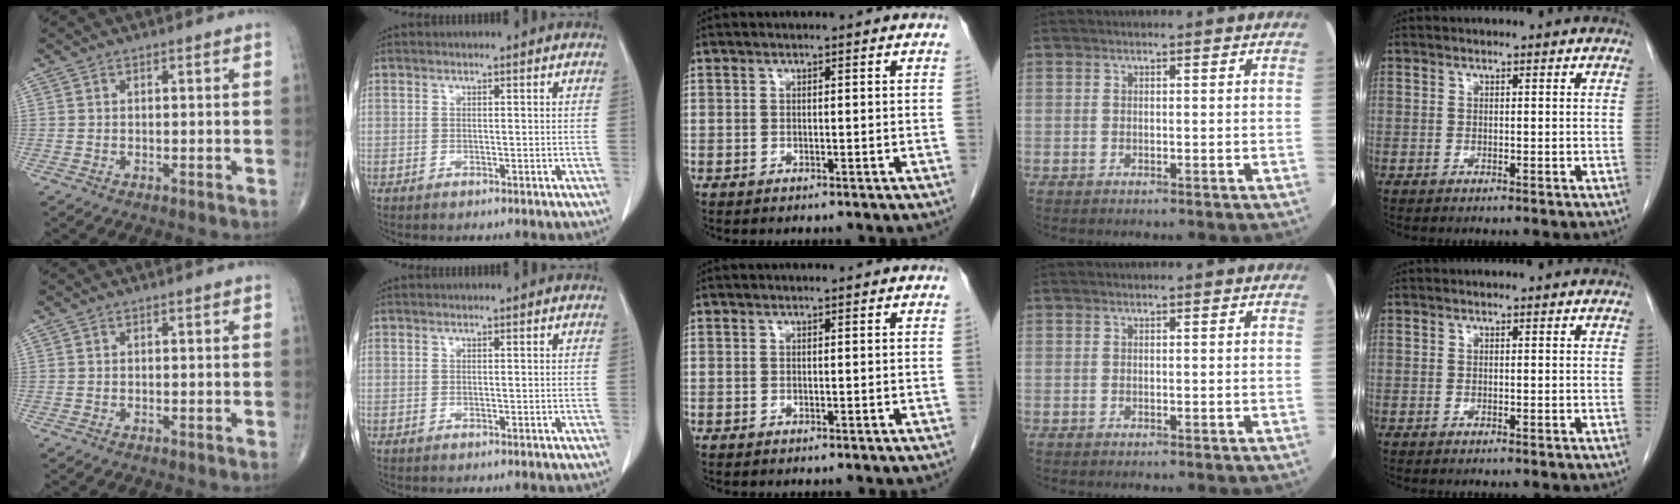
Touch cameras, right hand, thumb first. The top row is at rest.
{}